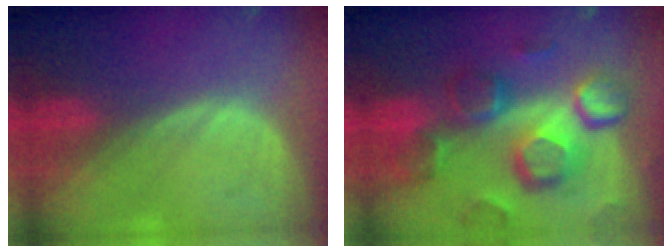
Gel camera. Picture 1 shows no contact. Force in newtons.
{"total": 12.3, "press": 10.7, "slide": 6.0}